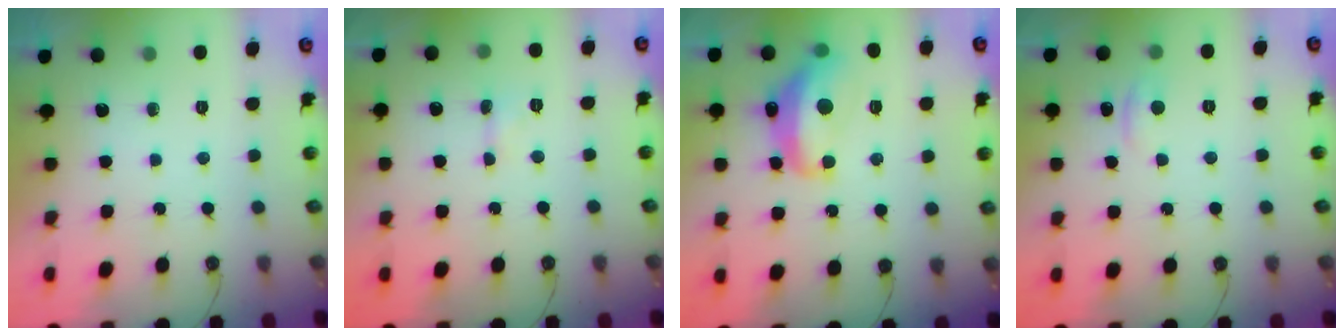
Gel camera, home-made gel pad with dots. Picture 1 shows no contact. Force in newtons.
{"total": 1.4, "press": 1.3, "slide": 0.3}
{"total": 8.8, "press": 8.8, "slide": 0.8}
{"total": 1.7, "press": 1.6, "slide": 0.6}